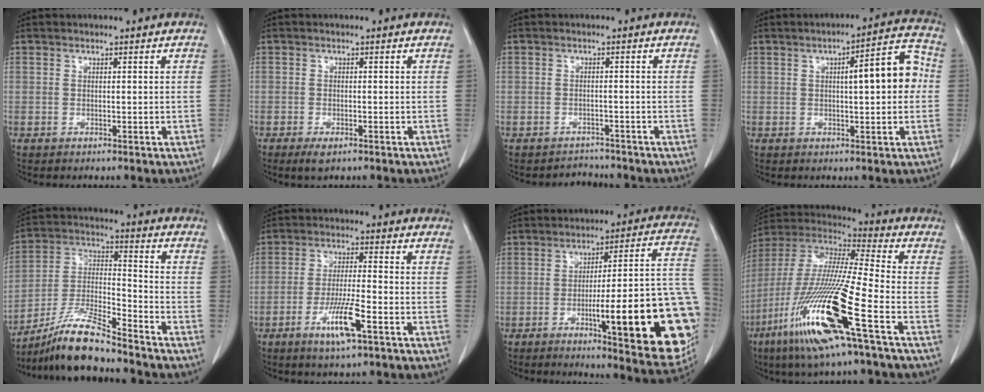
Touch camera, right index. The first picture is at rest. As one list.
[{"total": 2.1, "force": [-1.3, 0.7, 1.5], "torque": [-0.029, -0.005, -0.015]}, {"total": 2.5, "force": [-2.1, 1.0, -0.9], "torque": [0.011, 0.003, -0.031]}, {"total": 9.1, "force": [0.8, 2.0, 8.9], "torque": [-0.117, 0.028, 0.008]}, {"total": 12.0, "force": [-10.2, 0.6, 6.3], "torque": [-0.129, -0.010, -0.189]}, {"total": 7.9, "force": [-3.9, 0.5, 6.9], "torque": [-0.133, -0.012, -0.068]}, {"total": 24.5, "force": [-6.4, 3.5, 23.4], "torque": [-0.219, 0.014, -0.077]}, {"total": 22.0, "force": [-9.8, 0.5, 19.7], "torque": [-0.427, -0.055, -0.196]}]